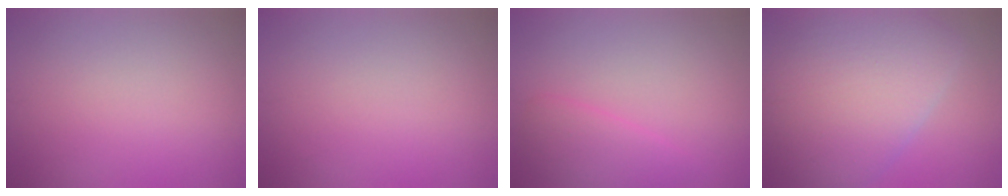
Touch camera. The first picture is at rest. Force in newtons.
{"total": 0.0}
{"total": 2.3, "press": 2.3, "slide": 0.0}
{"total": 9.4, "press": 9.4, "slide": 0.7}